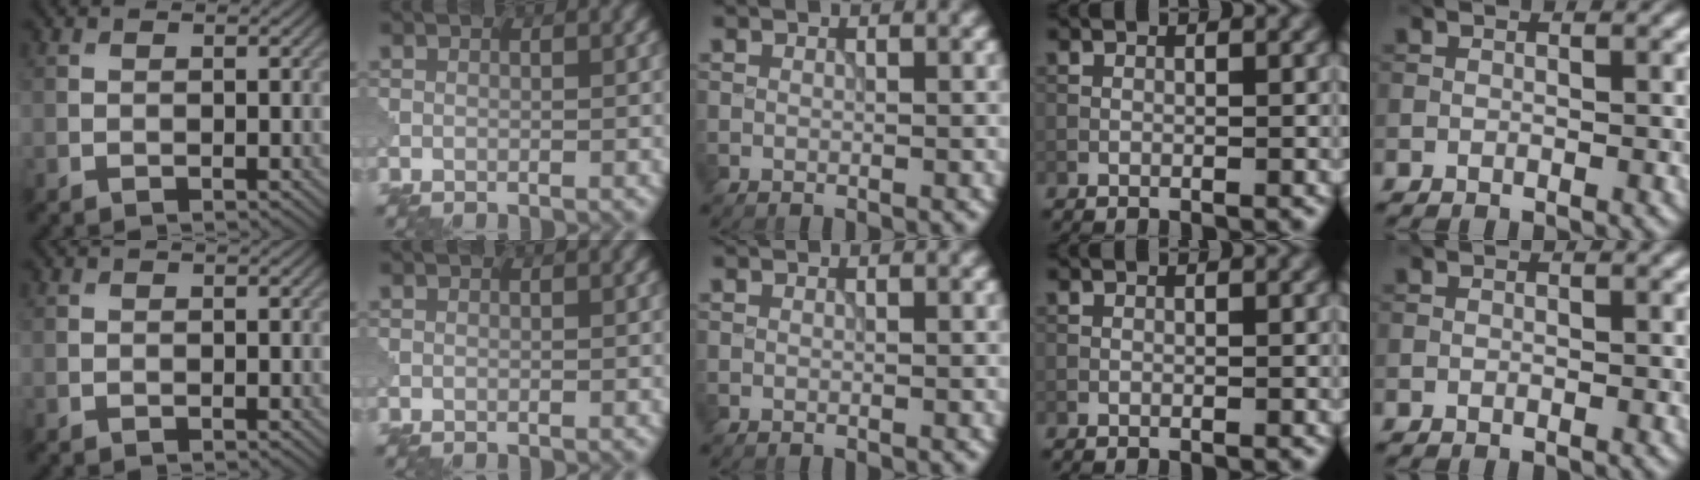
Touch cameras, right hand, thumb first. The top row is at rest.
{}